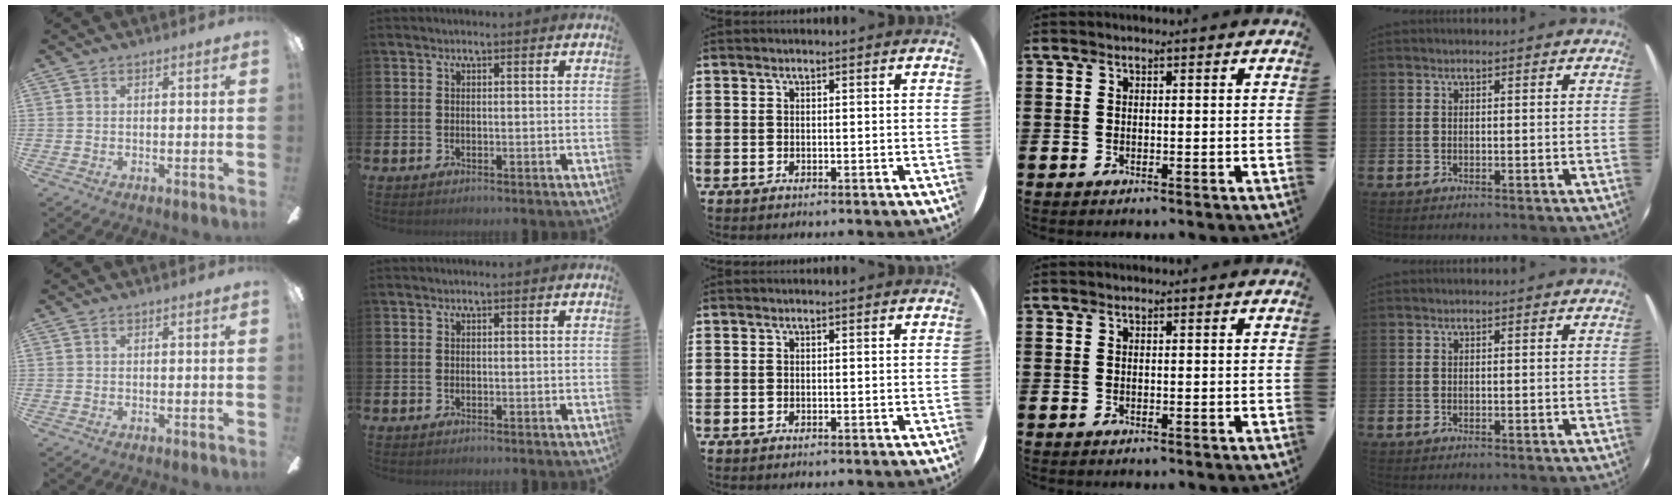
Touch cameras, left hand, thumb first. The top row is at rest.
{}